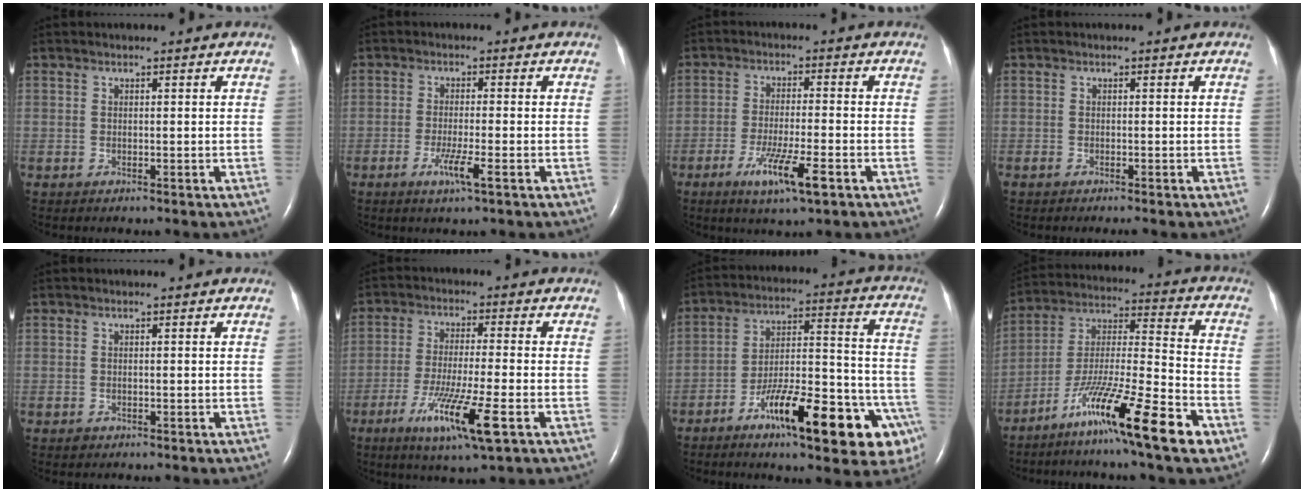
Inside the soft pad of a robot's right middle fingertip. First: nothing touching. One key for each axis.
{"total": 3.9, "fx": -1.8, "fy": -0.1, "fz": 3.4, "tx": -0.069, "ty": -0.010, "tz": -0.034}
{"total": 7.6, "fx": -3.8, "fy": 0.4, "fz": 6.6, "tx": -0.126, "ty": -0.016, "tz": -0.063}
{"total": 0.9, "fx": -0.8, "fy": 0.0, "fz": 0.5, "tx": -0.008, "ty": -0.002, "tz": -0.012}
{"total": 0.5, "fx": -0.3, "fy": 0.4, "fz": 0.1, "tx": -0.005, "ty": 0.001, "tz": -0.006}
{"total": 10.8, "fx": -4.9, "fy": 0.3, "fz": 9.6, "tx": -0.181, "ty": -0.031, "tz": -0.084}
{"total": 21.4, "fx": -11.5, "fy": 4.6, "fz": 17.5, "tx": -0.186, "ty": 0.030, "tz": -0.163}
{"total": 17.4, "fx": -10.5, "fy": 0.3, "fz": 13.9, "tx": -0.260, "ty": -0.034, "tz": -0.188}